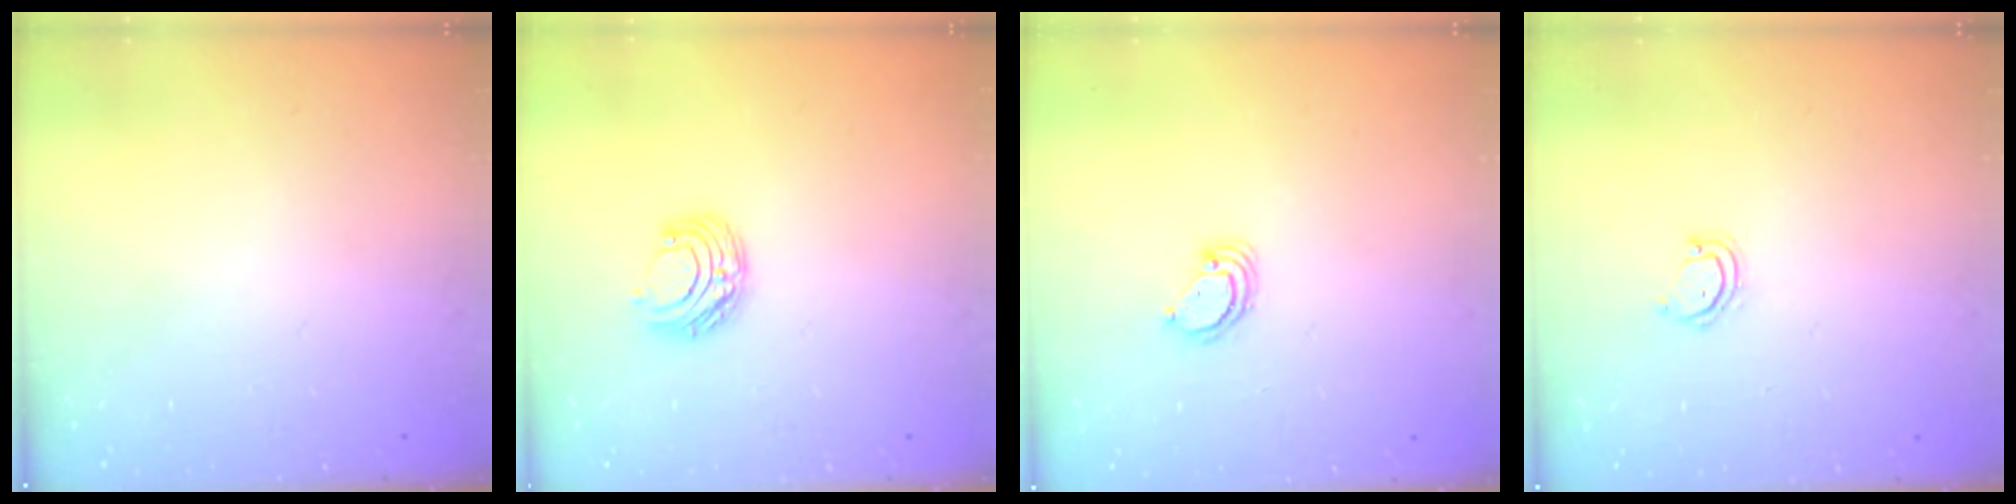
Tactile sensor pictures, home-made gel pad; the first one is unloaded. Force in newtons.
{"total": 6.4, "press": 6.3, "slide": 0.6}
{"total": 3.8, "press": 3.8, "slide": 0.3}
{"total": 3.3, "press": 3.3, "slide": 0.2}